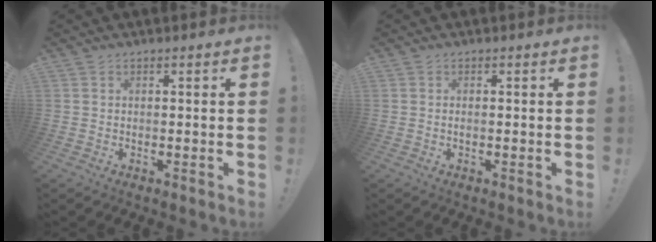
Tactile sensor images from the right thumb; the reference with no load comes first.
{"total": 0.7, "force": [-0.2, 0.0, 0.6], "torque": [-0.012, 0.000, -0.004]}